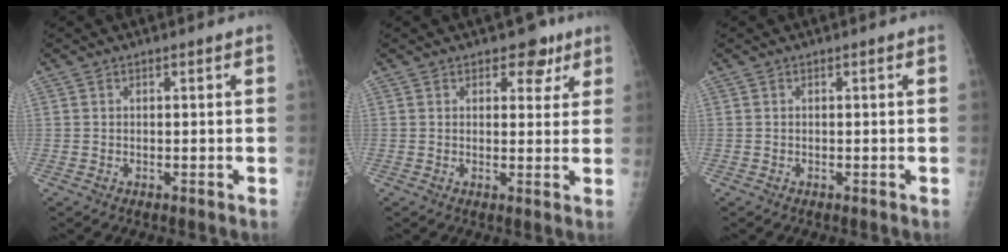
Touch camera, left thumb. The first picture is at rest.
{"total": 5.1, "force": [3.2, 3.1, 2.4], "torque": [0.003, -0.012, 0.039]}
{"total": 0.0}